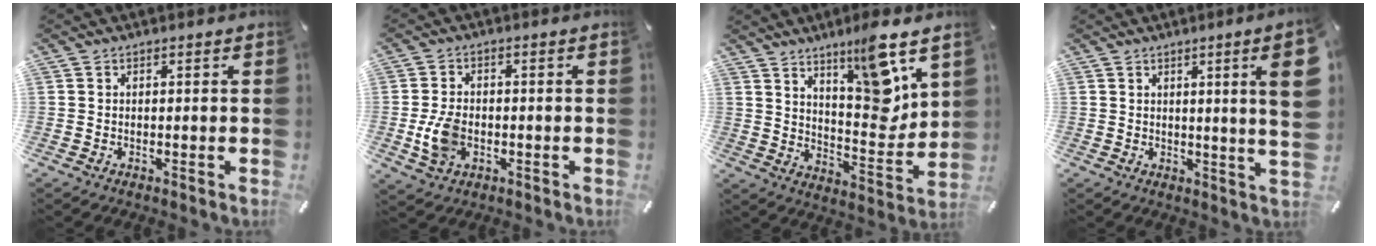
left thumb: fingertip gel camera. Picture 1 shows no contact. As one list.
[{"total": 7.1, "force": [-1.4, 5.0, 4.8], "torque": [-0.104, -0.002, -0.026]}, {"total": 13.4, "force": [9.2, 3.7, 9.0], "torque": [-0.115, -0.080, 0.151]}, {"total": 10.2, "force": [3.1, -0.1, 9.7], "torque": [-0.138, -0.023, 0.043]}]